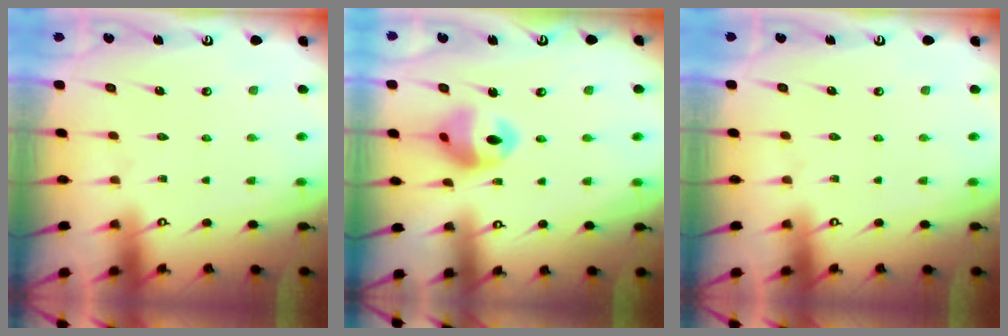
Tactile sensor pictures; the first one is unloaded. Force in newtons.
{"total": 12.5, "press": 12.4, "slide": 1.5}
{"total": 0.0}